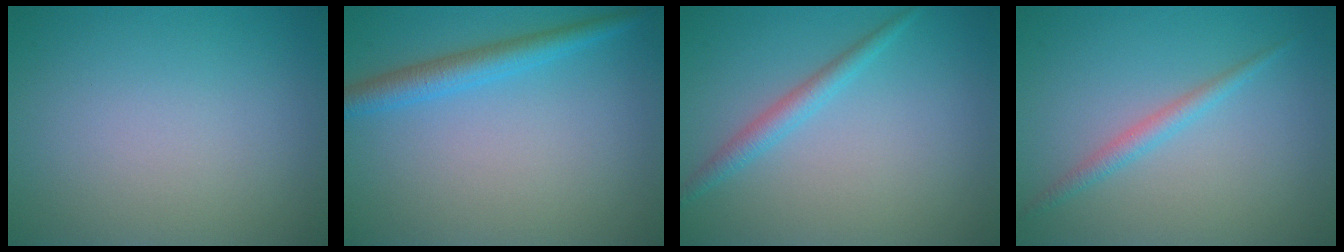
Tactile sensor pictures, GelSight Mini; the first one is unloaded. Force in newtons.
{"total": 3.0, "press": 3.0, "slide": 0.0}
{"total": 1.9, "press": 1.9, "slide": 0.1}
{"total": 1.7, "press": 1.7, "slide": 0.1}